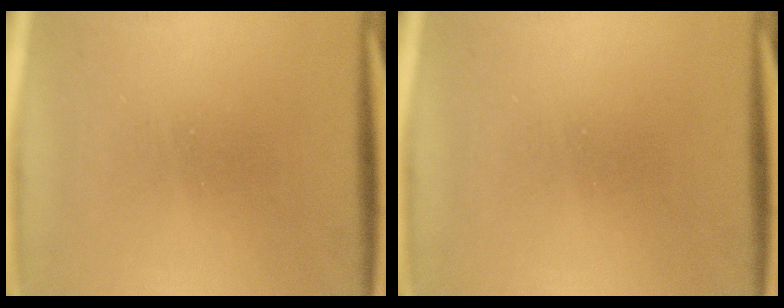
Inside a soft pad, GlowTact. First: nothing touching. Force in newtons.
{"total": 0.0}